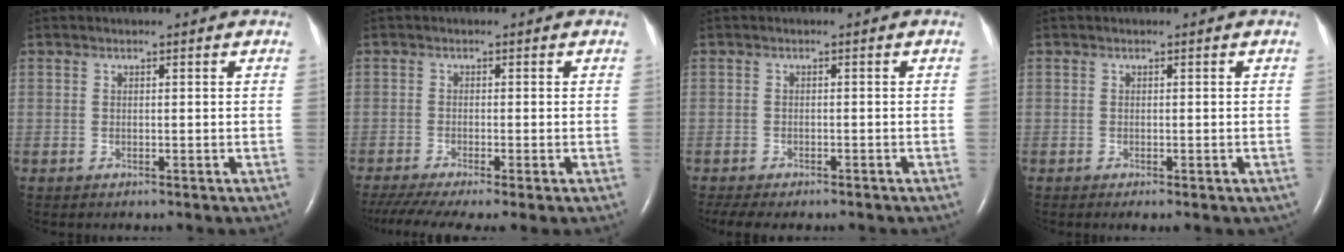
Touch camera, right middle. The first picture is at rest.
{"total": 9.4, "force": [-6.9, 1.0, 6.3], "torque": [-0.111, -0.019, -0.116]}
{"total": 6.9, "force": [-5.7, -0.3, 3.8], "torque": [-0.061, -0.014, -0.095]}
{"total": 1.7, "force": [-1.0, 0.5, 1.2], "torque": [-0.014, -0.004, -0.011]}